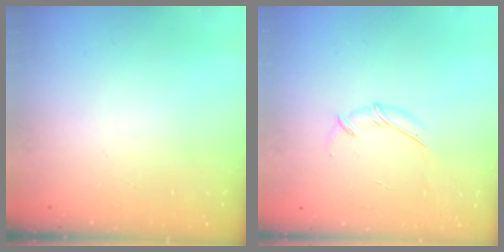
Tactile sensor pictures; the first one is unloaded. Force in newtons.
{"total": 6.1, "press": 6.0, "slide": 1.1}